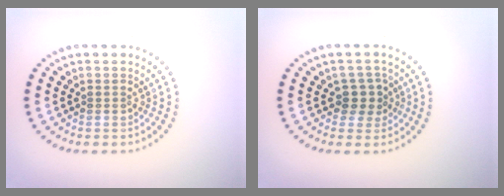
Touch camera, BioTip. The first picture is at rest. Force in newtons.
{"total": 2.2, "press": 1.9, "slide": 1.3}